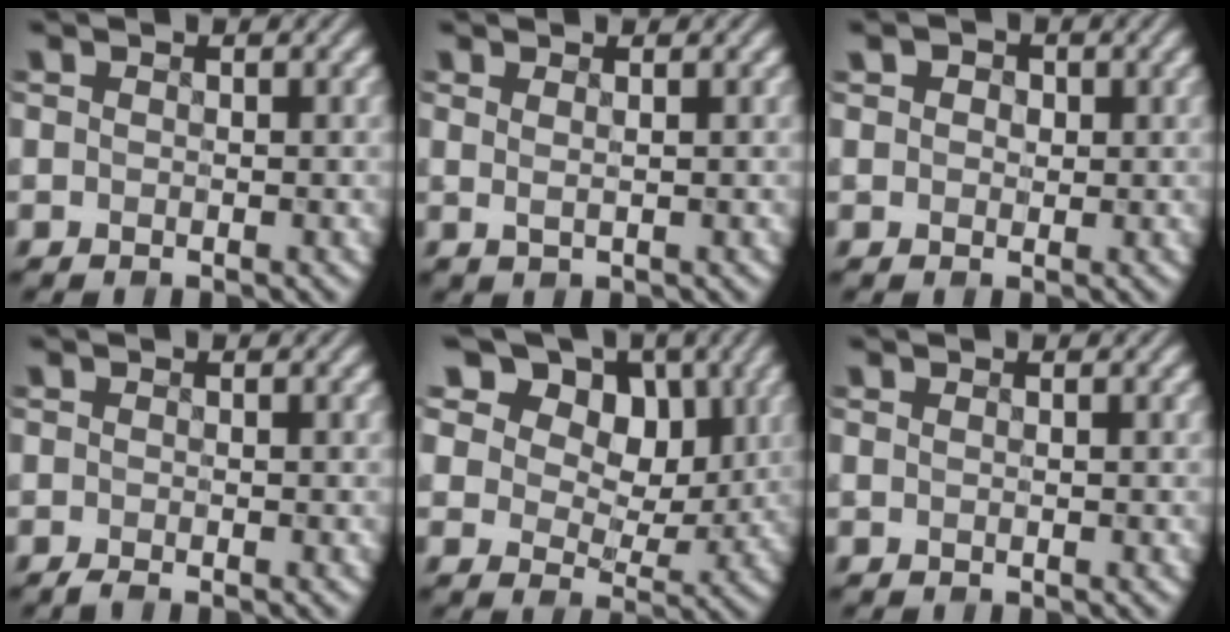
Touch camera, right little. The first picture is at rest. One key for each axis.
{"total": 1.3, "fx": 0.8, "fy": 0.3, "fz": 0.9, "tx": -0.017, "ty": -0.002, "tz": 0.009}
{"total": 2.8, "fx": 1.5, "fy": 1.9, "fz": 1.4, "tx": -0.029, "ty": 0.013, "tz": 0.008}
{"total": 0.8, "fx": -0.6, "fy": 0.0, "fz": 0.5, "tx": -0.012, "ty": -0.003, "tz": -0.016}
{"total": 16.0, "fx": 9.0, "fy": 10.5, "fz": 8.0, "tx": -0.170, "ty": 0.036, "tz": 0.155}
{"total": 0.0}